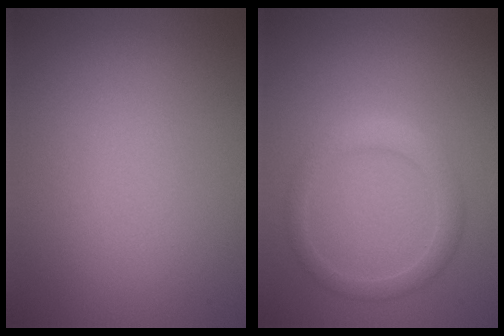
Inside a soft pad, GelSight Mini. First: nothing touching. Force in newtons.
{"total": 2.4, "press": 2.4, "slide": 0.1}